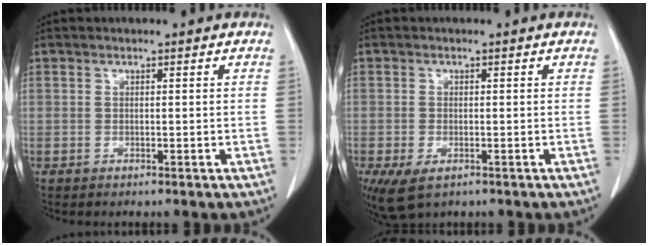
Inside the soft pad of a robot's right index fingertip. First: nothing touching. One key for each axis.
{"total": 5.2, "fx": -2.8, "fy": 2.5, "fz": 3.5, "tx": -0.069, "ty": -0.012, "tz": -0.040}